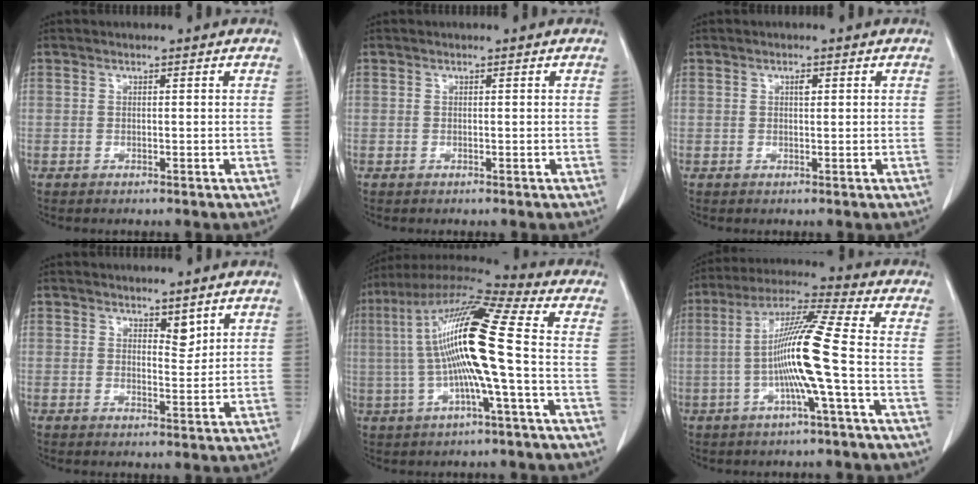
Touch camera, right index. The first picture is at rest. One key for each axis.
{"total": 0.0}
{"total": 1.0, "fx": 0.4, "fy": 0.4, "fz": 0.8, "tx": -0.014, "ty": 0.000, "tz": 0.005}
{"total": 2.4, "fx": 1.7, "fy": 1.0, "fz": 1.4, "tx": -0.018, "ty": -0.009, "tz": 0.030}
{"total": 16.4, "fx": -0.6, "fy": 0.4, "fz": 16.4, "tx": -0.316, "ty": 0.021, "tz": -0.023}
{"total": 12.0, "fx": -2.1, "fy": -1.2, "fz": 11.8, "tx": -0.222, "ty": 0.008, "tz": -0.046}